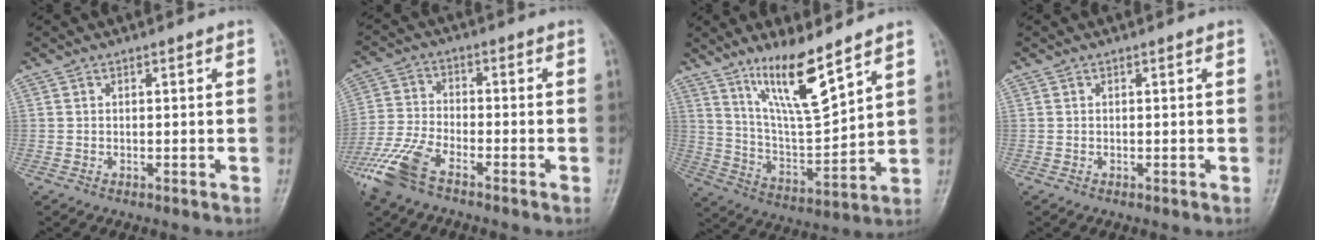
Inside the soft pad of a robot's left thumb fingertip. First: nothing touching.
{"total": 9.1, "force": [-6.2, 3.8, 5.6], "torque": [-0.131, 0.012, -0.131]}
{"total": 13.1, "force": [9.0, 2.3, 9.3], "torque": [-0.154, -0.066, 0.179]}
{"total": 0.0}